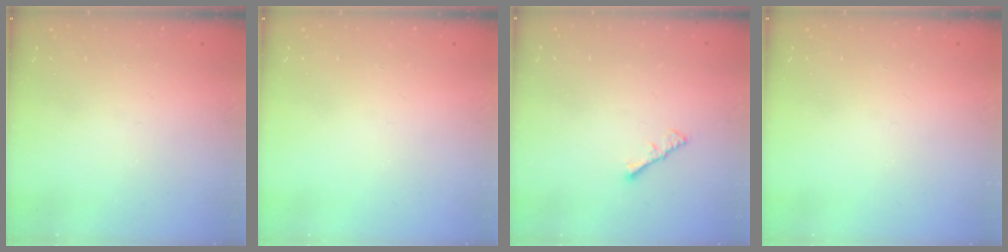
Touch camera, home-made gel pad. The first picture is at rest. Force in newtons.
{"total": 0.0}
{"total": 1.1, "press": 1.1, "slide": 0.4}
{"total": 0.0}